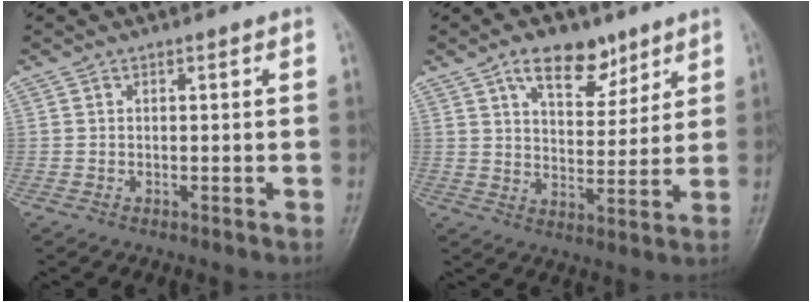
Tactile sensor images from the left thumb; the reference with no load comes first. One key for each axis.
{"total": 10.5, "fx": 6.5, "fy": 5.6, "fz": 6.0, "tx": -0.061, "ty": -0.037, "tz": 0.109}